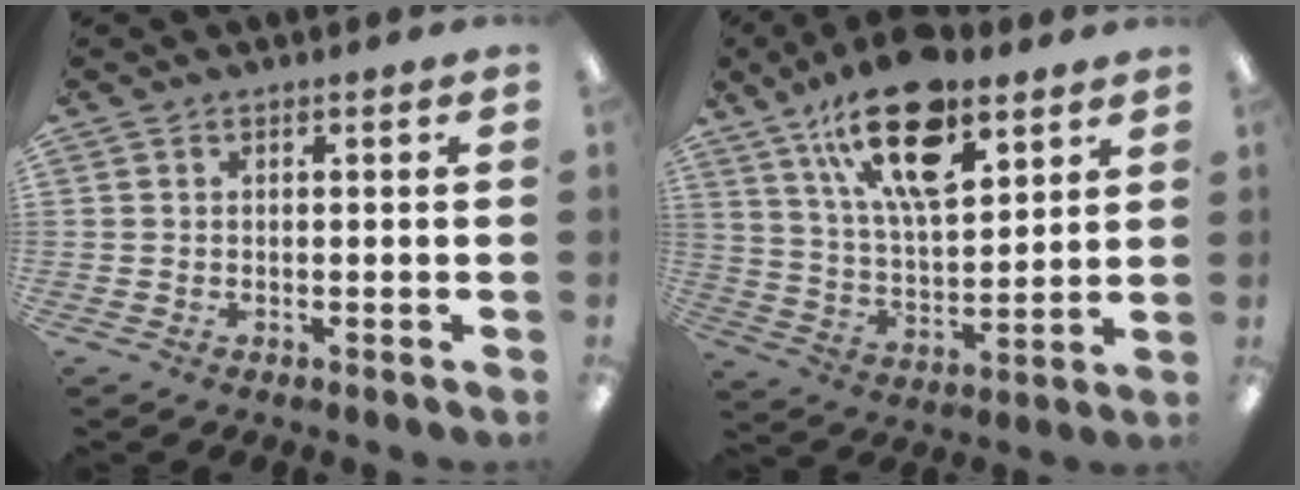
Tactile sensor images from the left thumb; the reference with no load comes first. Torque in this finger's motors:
{"motor_torque": [0.68, 0.71, 1.88, -0.89, 0.17]}